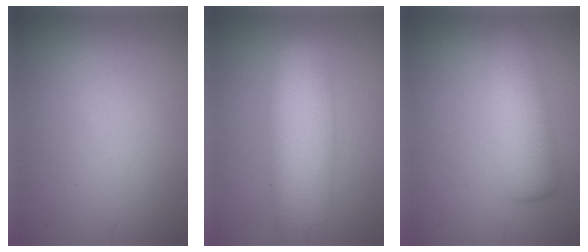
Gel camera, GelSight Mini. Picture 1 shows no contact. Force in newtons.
{"total": 7.6, "press": 7.6, "slide": 0.3}
{"total": 4.5, "press": 4.5, "slide": 0.1}